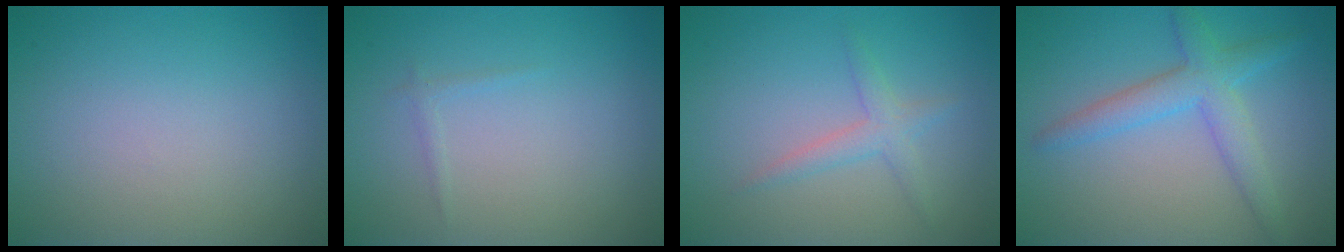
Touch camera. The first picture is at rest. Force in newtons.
{"total": 0.6, "press": 0.6, "slide": 0.0}
{"total": 1.9, "press": 1.9, "slide": 0.0}
{"total": 3.8, "press": 3.8, "slide": 0.1}